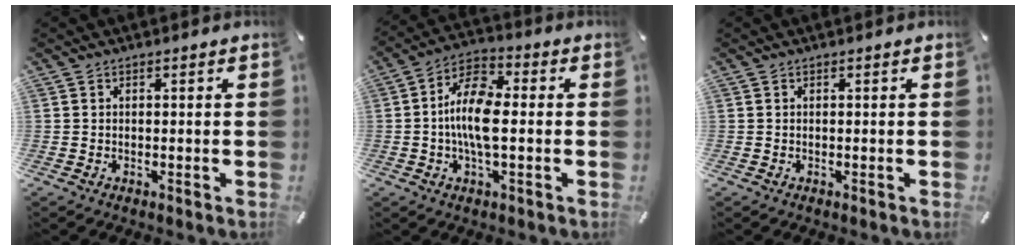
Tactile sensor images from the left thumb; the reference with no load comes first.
{"total": 11.1, "force": [-0.9, 5.1, 9.9], "torque": [-0.203, 0.007, -0.017]}
{"total": 0.0}